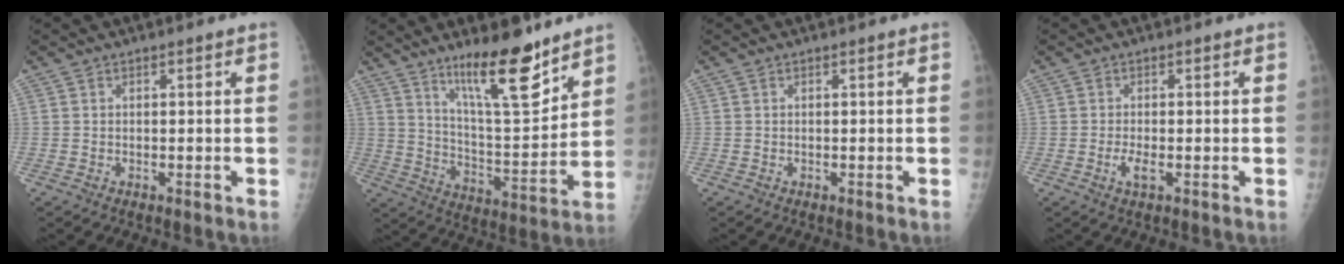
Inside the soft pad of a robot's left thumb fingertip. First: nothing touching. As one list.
[{"total": 15.8, "force": [11.1, 3.7, 10.5], "torque": [-0.143, -0.087, 0.193]}, {"total": 0.0}, {"total": 2.2, "force": [-0.7, 0.7, 2.0], "torque": [-0.046, -0.002, -0.016]}]